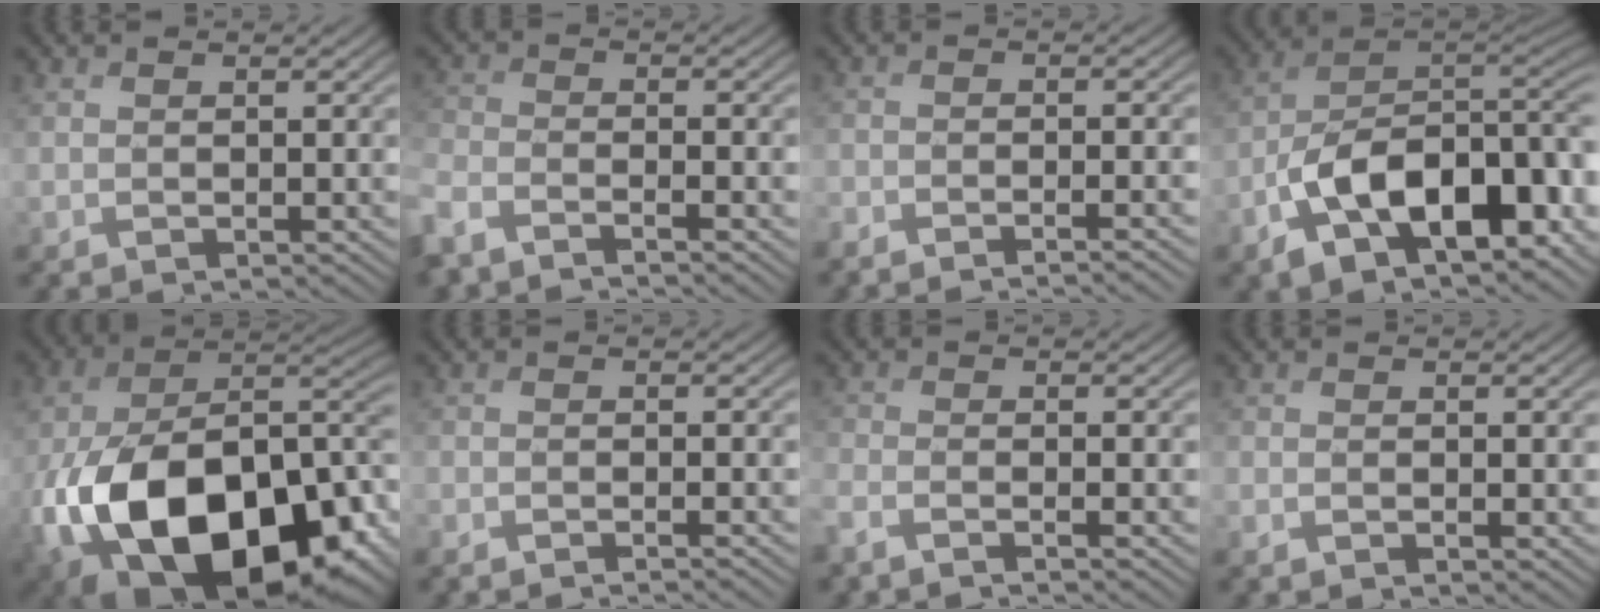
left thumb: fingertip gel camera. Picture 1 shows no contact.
{"total": 5.8, "force": [-4.8, 1.6, 2.9], "torque": [-0.081, -0.017, -0.100]}
{"total": 4.8, "force": [-4.1, 0.5, 2.6], "torque": [-0.043, 0.003, -0.067]}
{"total": 16.0, "force": [-5.9, 8.5, 12.2], "torque": [-0.194, -0.018, -0.109]}
{"total": 22.2, "force": [-8.2, 13.6, 15.5], "torque": [-0.315, -0.054, -0.097]}
{"total": 3.0, "force": [-2.5, 0.3, 1.6], "torque": [-0.020, 0.002, -0.050]}
{"total": 3.7, "force": [-2.9, 0.7, 2.2], "torque": [-0.047, -0.009, -0.065]}
{"total": 1.5, "force": [-1.0, 0.3, 1.0], "torque": [-0.022, -0.004, -0.021]}